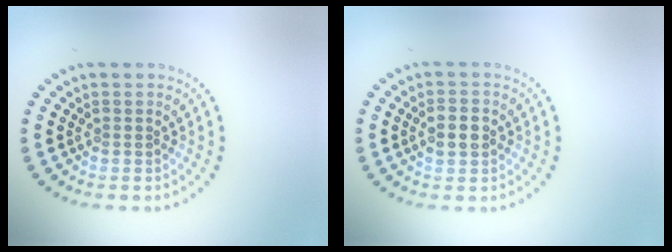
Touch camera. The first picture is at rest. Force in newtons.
{"total": 2.2, "press": 2.2, "slide": 0.0}